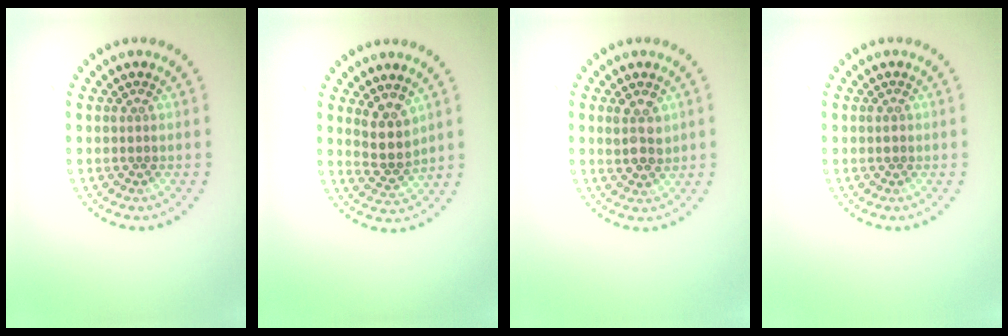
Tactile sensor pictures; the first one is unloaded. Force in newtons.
{"total": 3.0, "press": 2.4, "slide": 1.7}
{"total": 2.2, "press": 2.1, "slide": 0.6}
{"total": 0.9, "press": 0.9, "slide": 0.1}